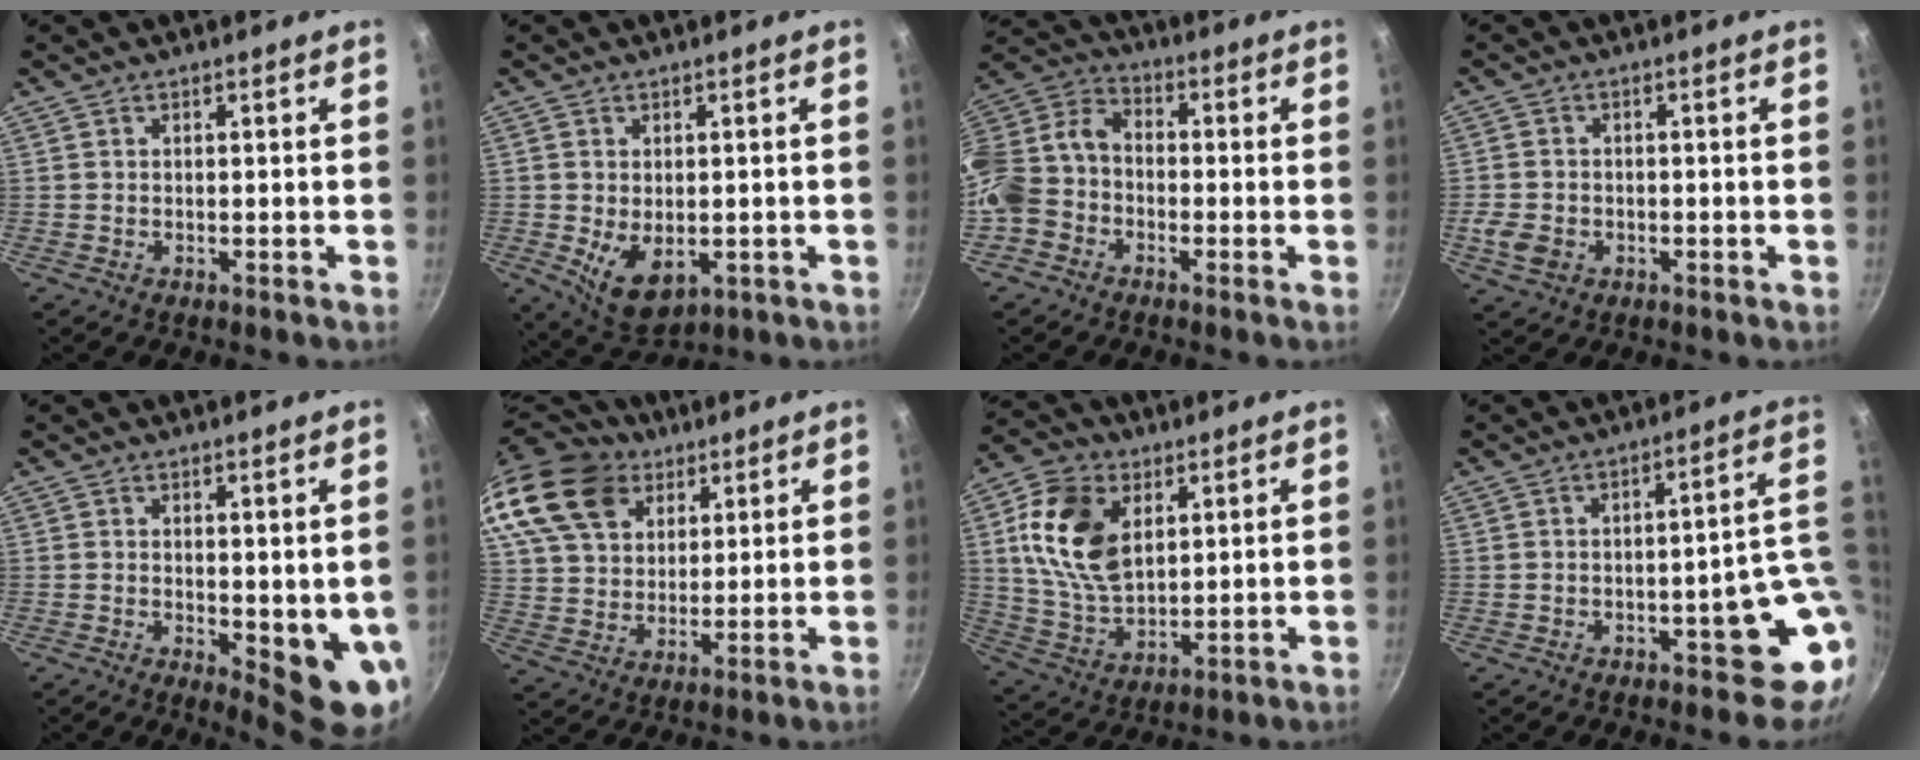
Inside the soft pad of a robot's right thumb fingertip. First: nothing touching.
{"total": 8.2, "force": [-1.2, 5.3, 6.1], "torque": [-0.090, -0.017, -0.001]}
{"total": 13.8, "force": [-4.2, 10.8, 7.6], "torque": [-0.148, 0.068, -0.105]}
{"total": 5.1, "force": [-1.5, 4.0, 2.7], "torque": [-0.049, 0.006, -0.025]}
{"total": 8.5, "force": [-0.2, 3.0, 8.0], "torque": [-0.094, -0.022, 0.005]}
{"total": 21.4, "force": [12.9, 14.3, 9.2], "torque": [-0.184, -0.002, 0.246]}
{"total": 16.0, "force": [4.6, 10.4, 11.2], "torque": [-0.193, -0.012, 0.093]}
{"total": 11.4, "force": [-1.3, 5.2, 10.0], "torque": [-0.063, 0.017, -0.009]}